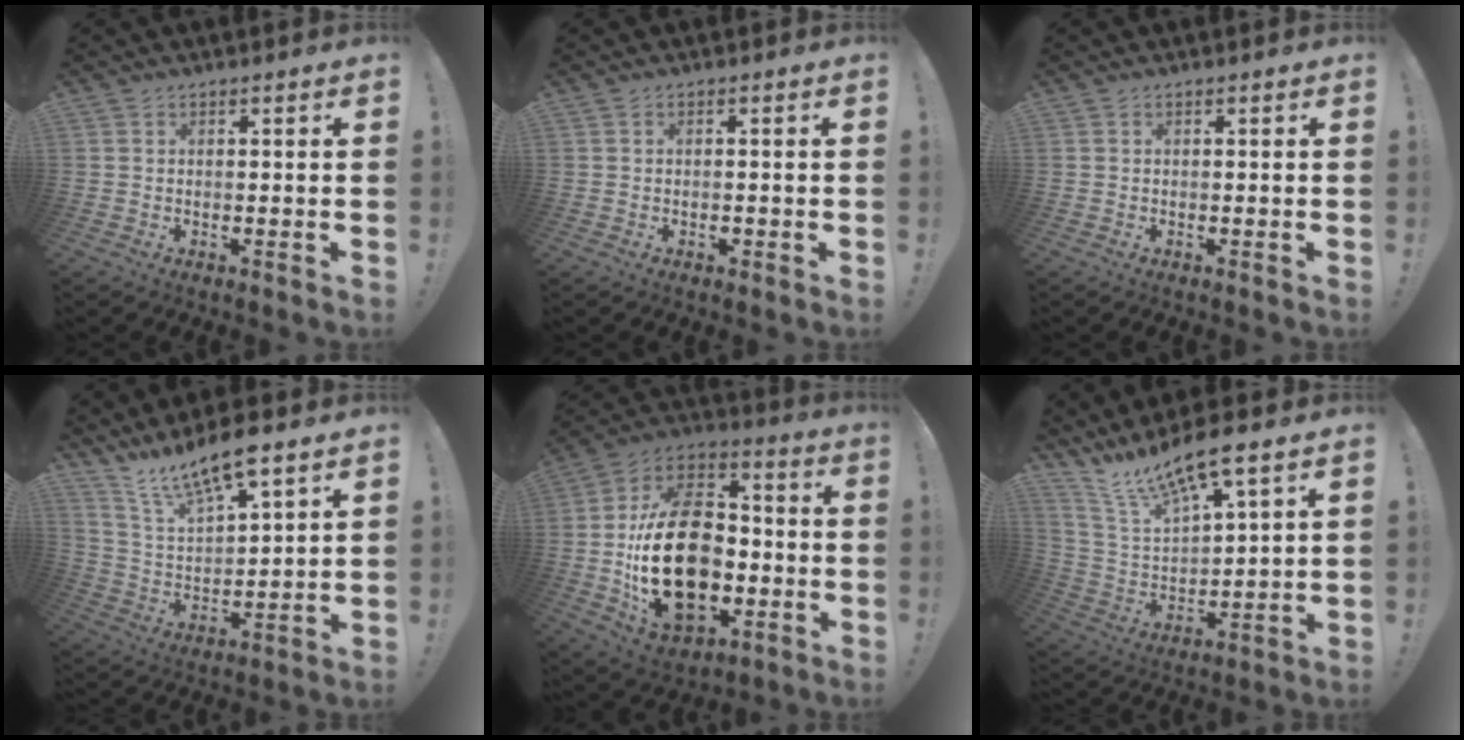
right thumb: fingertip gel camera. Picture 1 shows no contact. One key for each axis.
{"total": 0.7, "fx": -0.6, "fy": 0.4, "fz": 0.2, "tx": -0.010, "ty": 0.004, "tz": -0.008}
{"total": 0.0}
{"total": 12.4, "fx": 10.6, "fy": 2.6, "fz": 5.9, "tx": -0.124, "ty": -0.077, "tz": 0.188}
{"total": 28.2, "fx": -4.4, "fy": 18.7, "fz": 20.7, "tx": -0.371, "ty": 0.028, "tz": -0.056}
{"total": 14.1, "fx": 11.3, "fy": 3.1, "fz": 7.8, "tx": -0.150, "ty": -0.086, "tz": 0.196}